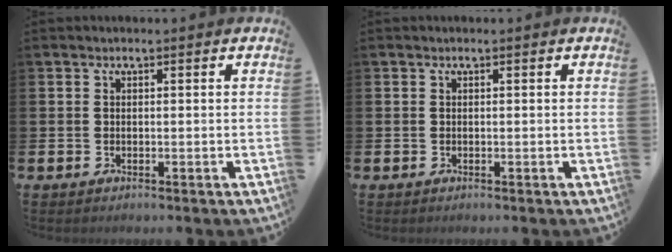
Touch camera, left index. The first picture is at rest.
{"total": 0.0}